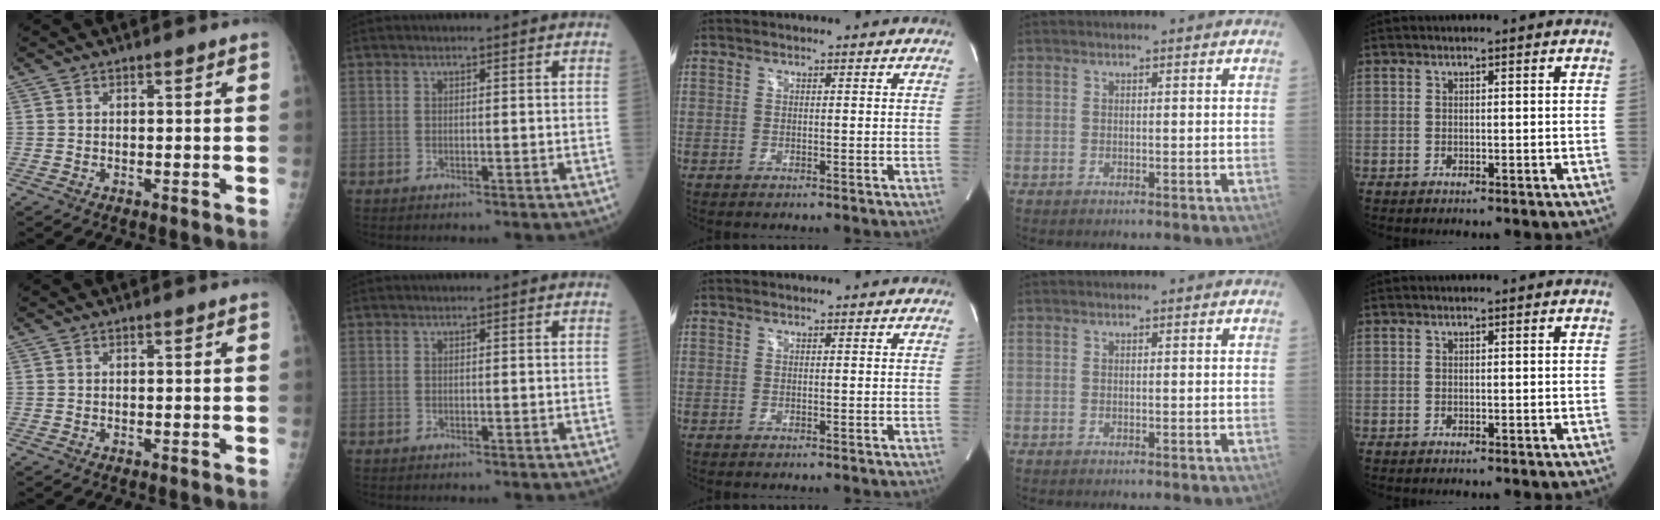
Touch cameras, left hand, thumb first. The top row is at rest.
{}